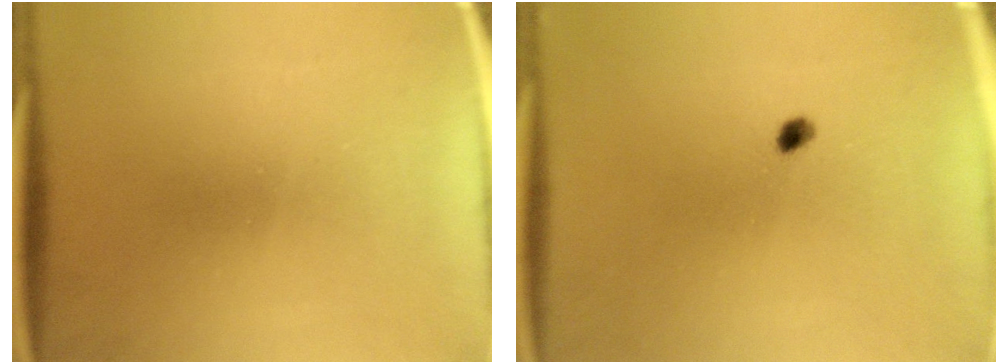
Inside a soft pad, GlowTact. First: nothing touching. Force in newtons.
{"total": 1.2}